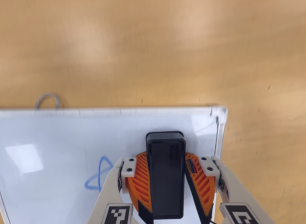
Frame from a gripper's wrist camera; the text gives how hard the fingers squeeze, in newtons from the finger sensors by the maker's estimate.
{"total": 11.1, "left": 12.5, "right": 9.7}